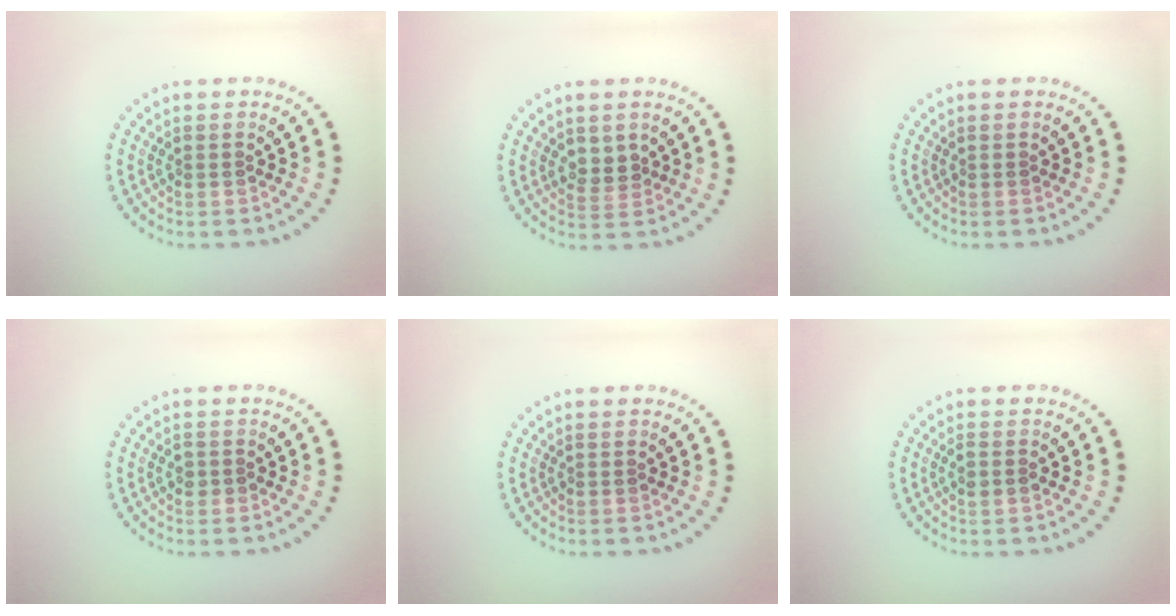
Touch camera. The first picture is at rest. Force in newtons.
{"total": 1.9, "press": 1.7, "slide": 0.8}
{"total": 0.0}
{"total": 0.9, "press": 0.9, "slide": 0.2}
{"total": 0.0}
{"total": 1.0, "press": 1.0, "slide": 0.2}